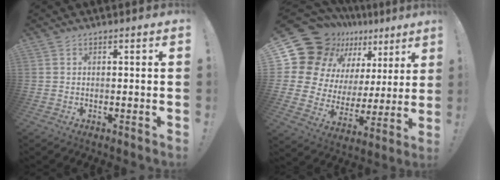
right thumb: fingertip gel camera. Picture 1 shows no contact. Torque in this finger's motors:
{"motor_torque": [1.59, 2.01, 0.38, 0.14, 0.01]}